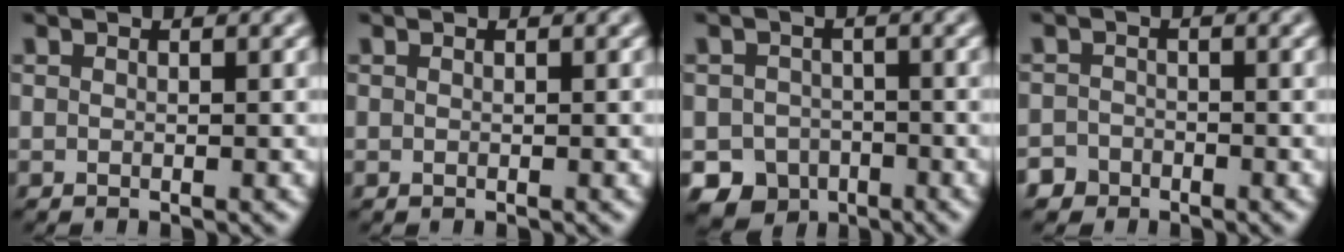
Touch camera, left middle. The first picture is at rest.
{"total": 0.0}
{"total": 6.1, "force": [-3.4, 4.8, 1.5], "torque": [-0.006, -0.015, -0.055]}
{"total": 2.5, "force": [-1.8, 1.7, 0.1], "torque": [0.015, 0.001, -0.035]}